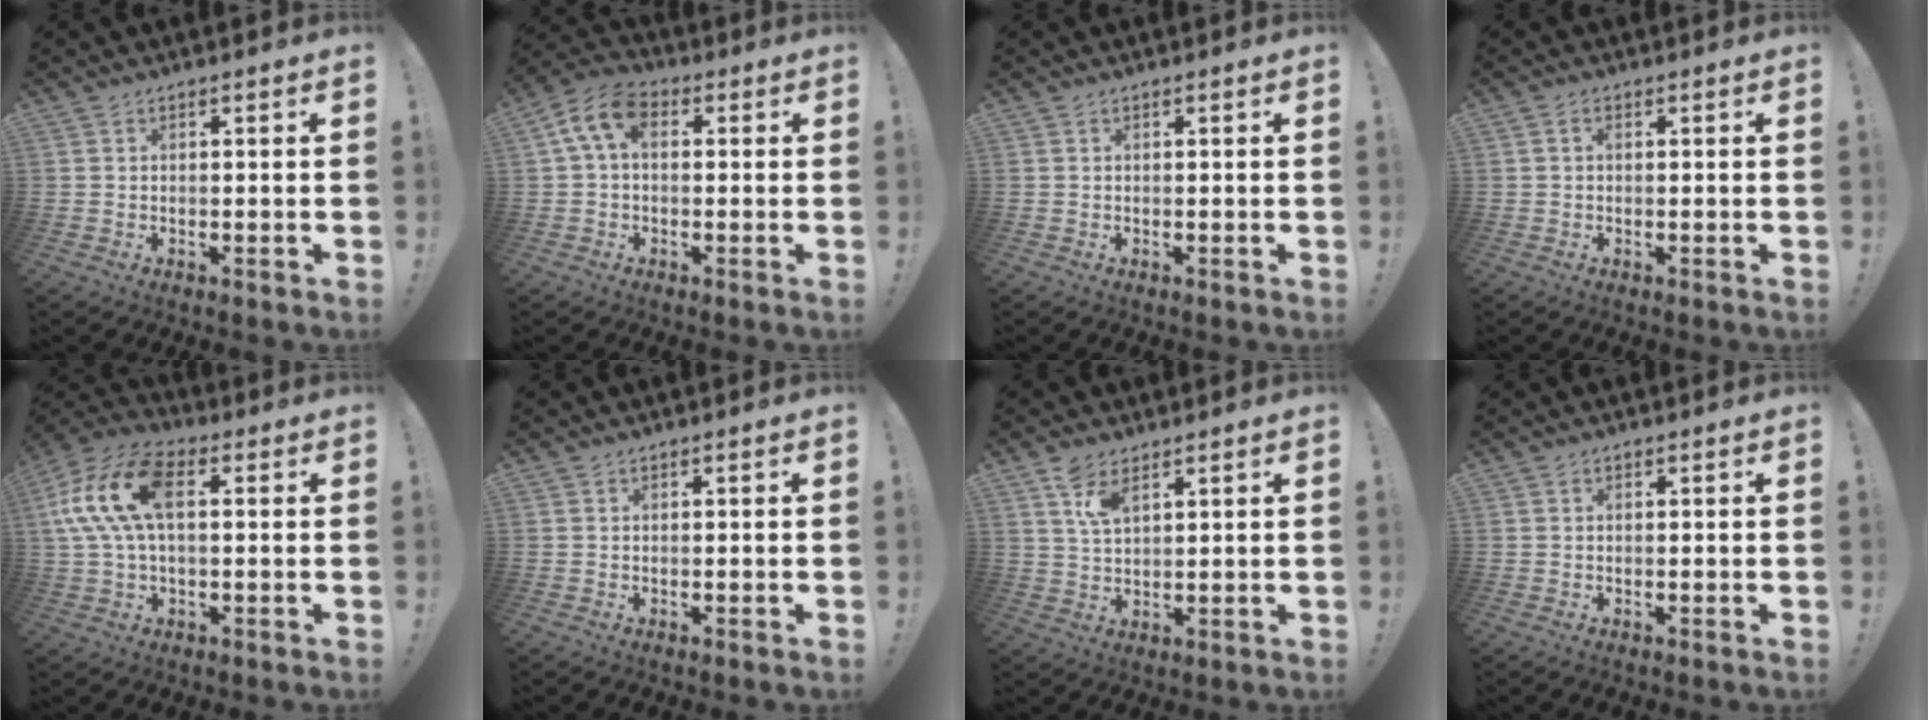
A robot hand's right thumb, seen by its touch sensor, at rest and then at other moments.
{"total": 8.5, "force": [2.0, 5.0, 6.6], "torque": [-0.133, 0.001, 0.040]}
{"total": 0.0}
{"total": 1.0, "force": [0.1, 0.6, 0.8], "torque": [-0.013, 0.002, 0.001]}
{"total": 16.6, "force": [3.5, 9.3, 13.3], "torque": [-0.268, 0.010, 0.063]}
{"total": 0.0}
{"total": 6.5, "force": [3.9, 2.7, 4.3], "torque": [-0.084, -0.011, 0.072]}
{"total": 0.0}